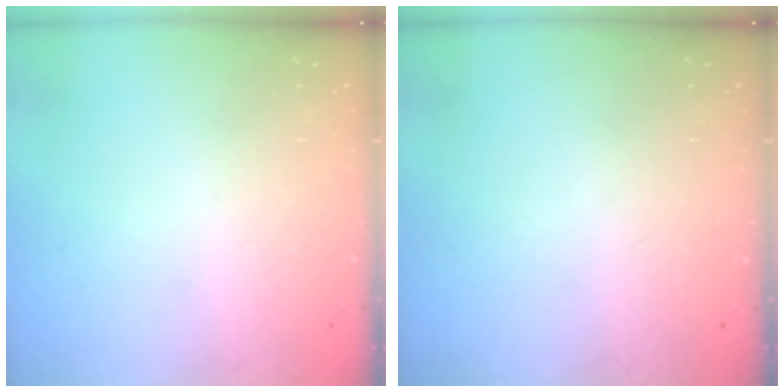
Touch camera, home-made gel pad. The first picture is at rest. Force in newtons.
{"total": 0.0}